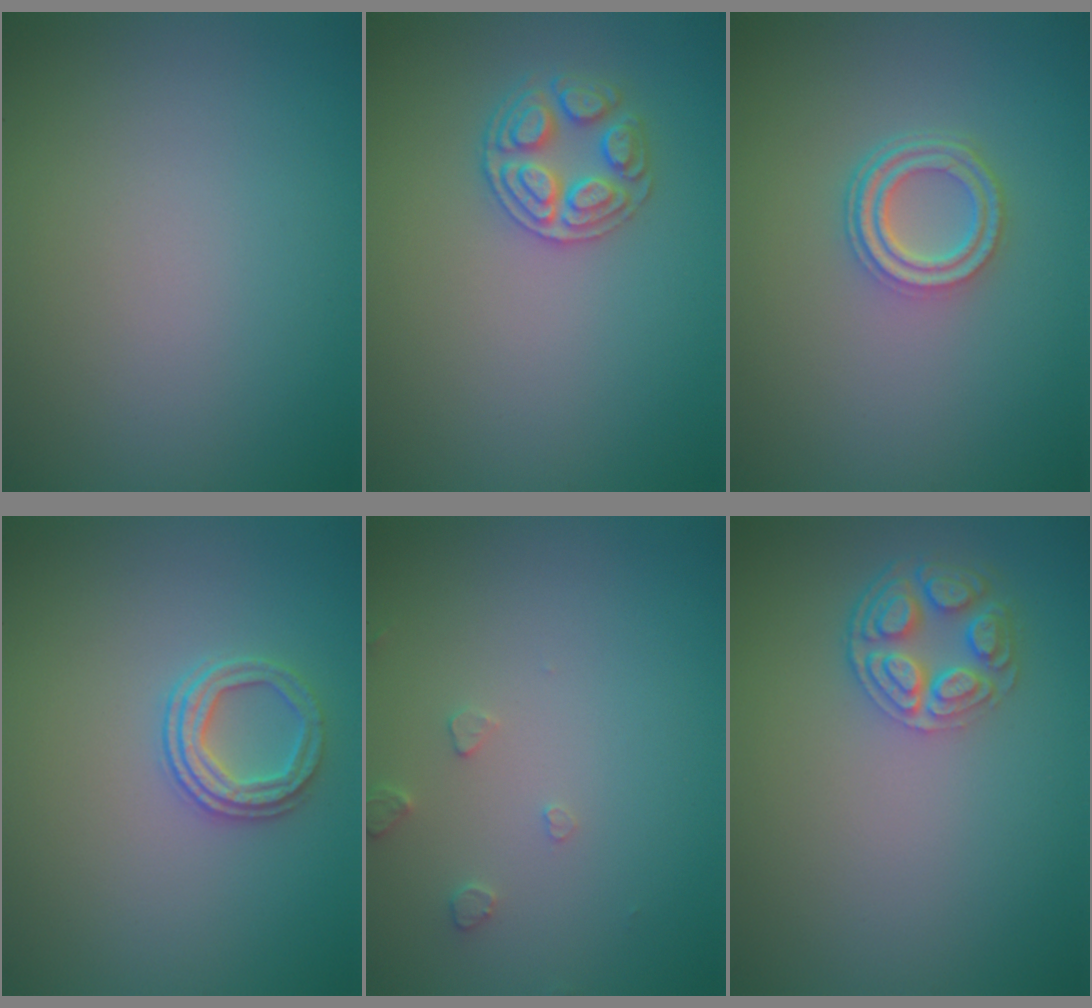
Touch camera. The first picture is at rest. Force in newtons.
{"total": 3.0, "press": 3.0, "slide": 0.5}
{"total": 3.6, "press": 2.7, "slide": 2.4}
{"total": 2.5, "press": 2.3, "slide": 1.0}
{"total": 1.2, "press": 1.2, "slide": 0.2}
{"total": 4.2, "press": 3.5, "slide": 2.3}